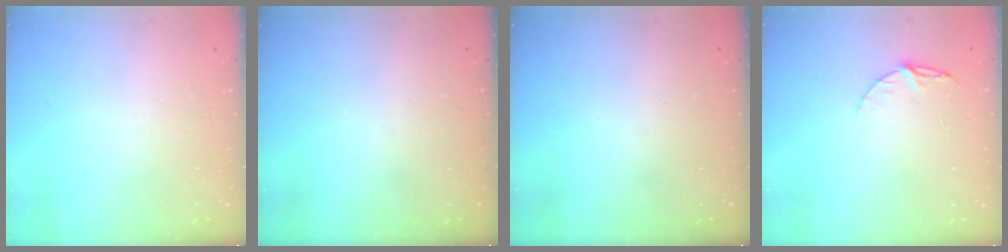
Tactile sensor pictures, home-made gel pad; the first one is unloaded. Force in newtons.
{"total": 0.0}
{"total": 0.0}
{"total": 7.0, "press": 6.9, "slide": 0.6}